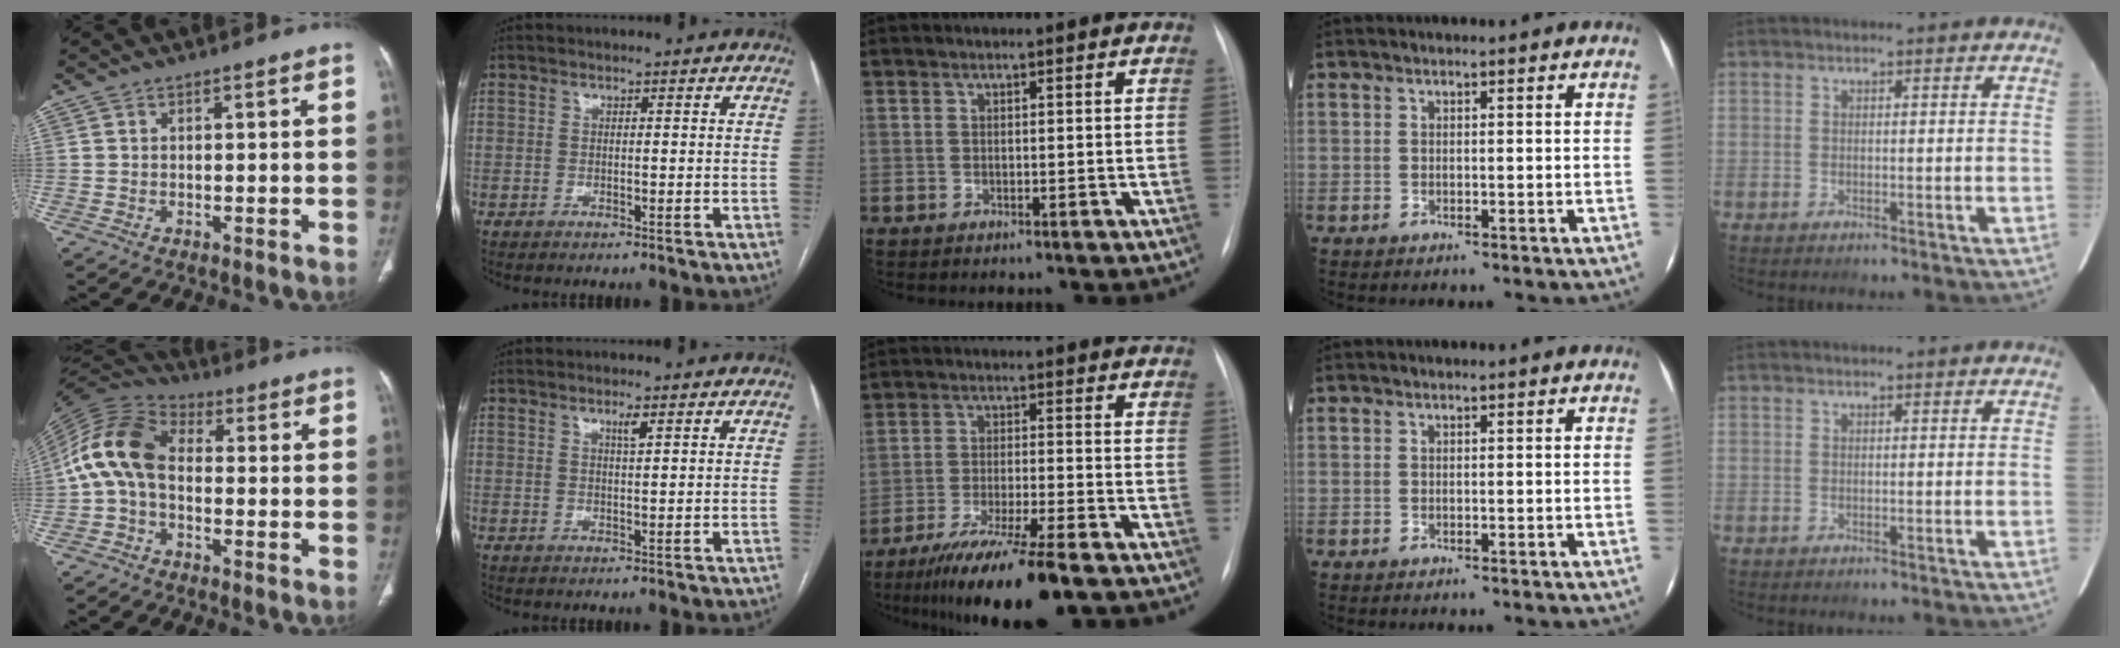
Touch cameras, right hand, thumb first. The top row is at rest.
{"thumb": {"total": 12.4, "force": [-0.5, 8.2, 9.3], "torque": [-0.182, 0.031, -0.025]}, "index": {"total": 1.5, "force": [0.9, 0.0, 1.2], "torque": [-0.022, -0.003, 0.014]}, "middle": {"total": 12.3, "force": [-8.9, 0.1, 8.5], "torque": [-0.149, -0.039, -0.146]}}